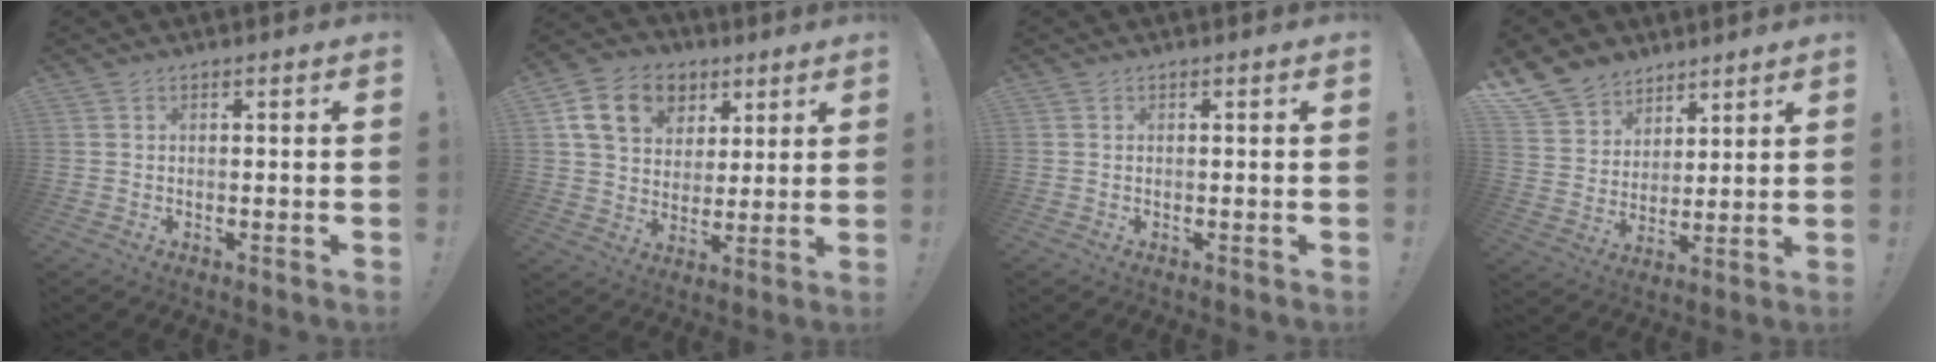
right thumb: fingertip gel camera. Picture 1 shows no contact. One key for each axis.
{"total": 15.4, "fx": 6.7, "fy": 11.7, "fz": 7.4, "tx": -0.104, "ty": -0.024, "tz": 0.131}
{"total": 0.0}
{"total": 10.8, "fx": 7.7, "fy": 7.4, "fz": 1.8, "tx": -0.038, "ty": -0.061, "tz": 0.155}